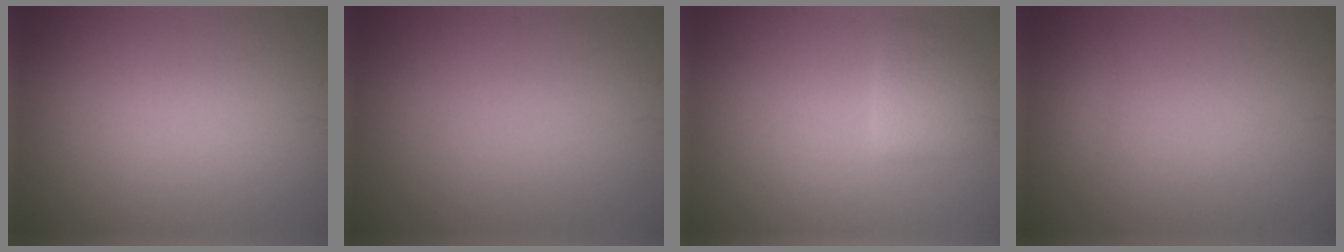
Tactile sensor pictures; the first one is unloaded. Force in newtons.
{"total": 0.0}
{"total": 2.3, "press": 2.3, "slide": 0.2}
{"total": 0.5, "press": 0.5, "slide": 0.1}